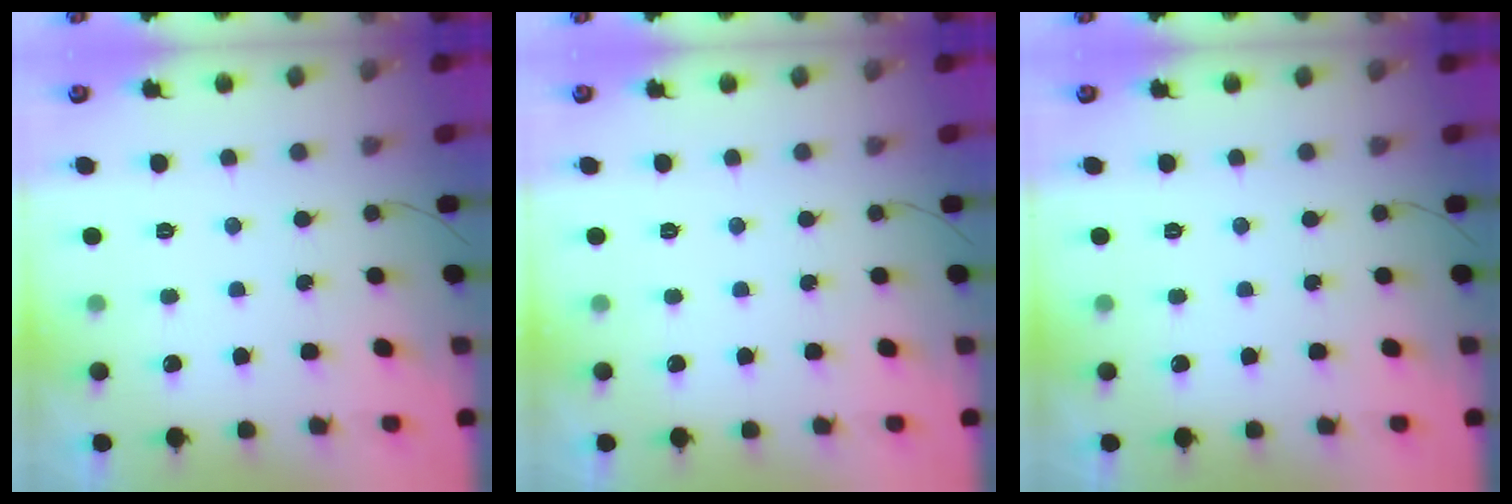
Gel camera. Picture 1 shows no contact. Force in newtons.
{"total": 0.0}
{"total": 0.0}